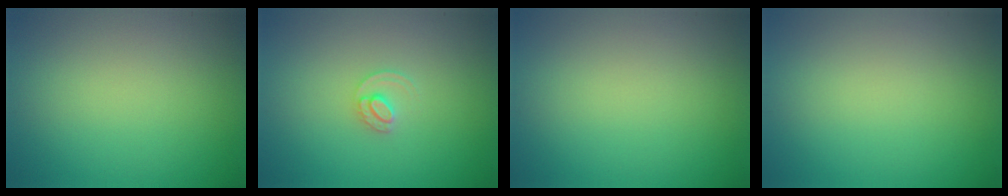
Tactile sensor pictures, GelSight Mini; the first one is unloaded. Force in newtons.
{"total": 1.5, "press": 1.5, "slide": 0.2}
{"total": 0.0}
{"total": 0.0}